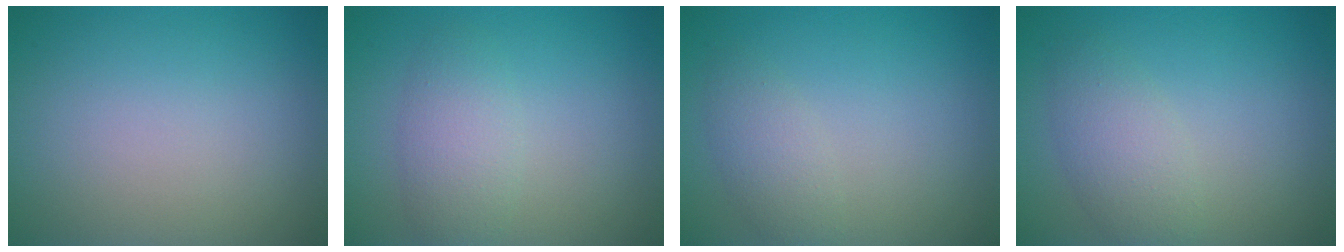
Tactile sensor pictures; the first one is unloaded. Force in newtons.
{"total": 3.0, "press": 3.0, "slide": 0.1}
{"total": 1.9, "press": 1.9, "slide": 0.1}
{"total": 3.1, "press": 3.1, "slide": 0.1}